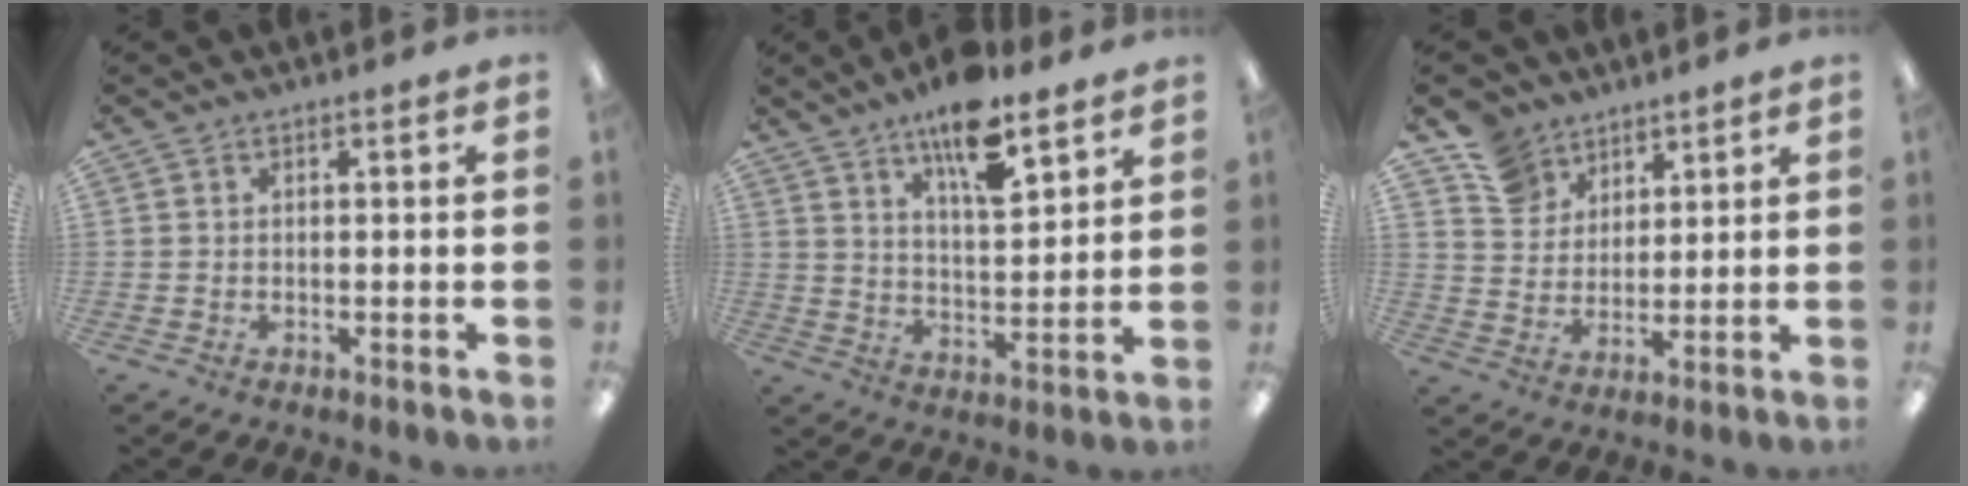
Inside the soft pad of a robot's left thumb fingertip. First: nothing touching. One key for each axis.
{"total": 13.1, "fx": 9.5, "fy": 4.2, "fz": 8.0, "tx": -0.122, "ty": -0.055, "tz": 0.159}
{"total": 9.3, "fx": 7.2, "fy": 5.8, "fz": 1.0, "tx": -0.034, "ty": -0.045, "tz": 0.143}